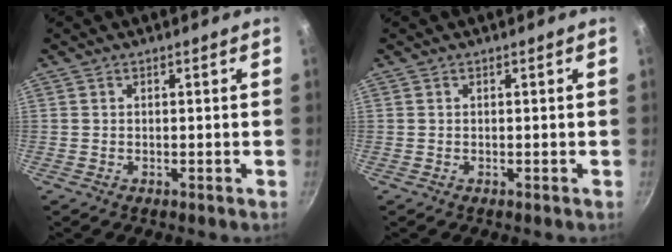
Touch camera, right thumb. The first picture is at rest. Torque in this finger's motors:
{"motor_torque": [-0.01, -0.01, 0.02, 0.01, 0.00]}